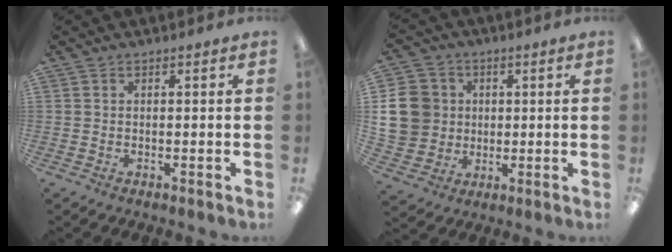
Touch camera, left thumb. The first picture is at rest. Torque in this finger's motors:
{"motor_torque": [0.90, 0.90, 0.60, -0.50, 0.01]}